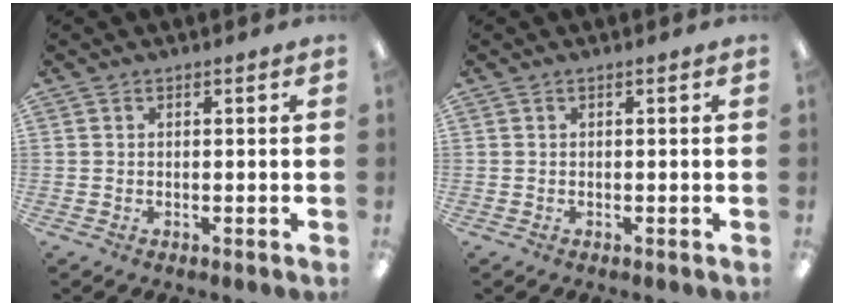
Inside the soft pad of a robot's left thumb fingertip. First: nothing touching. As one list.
[{"total": 0.0}]